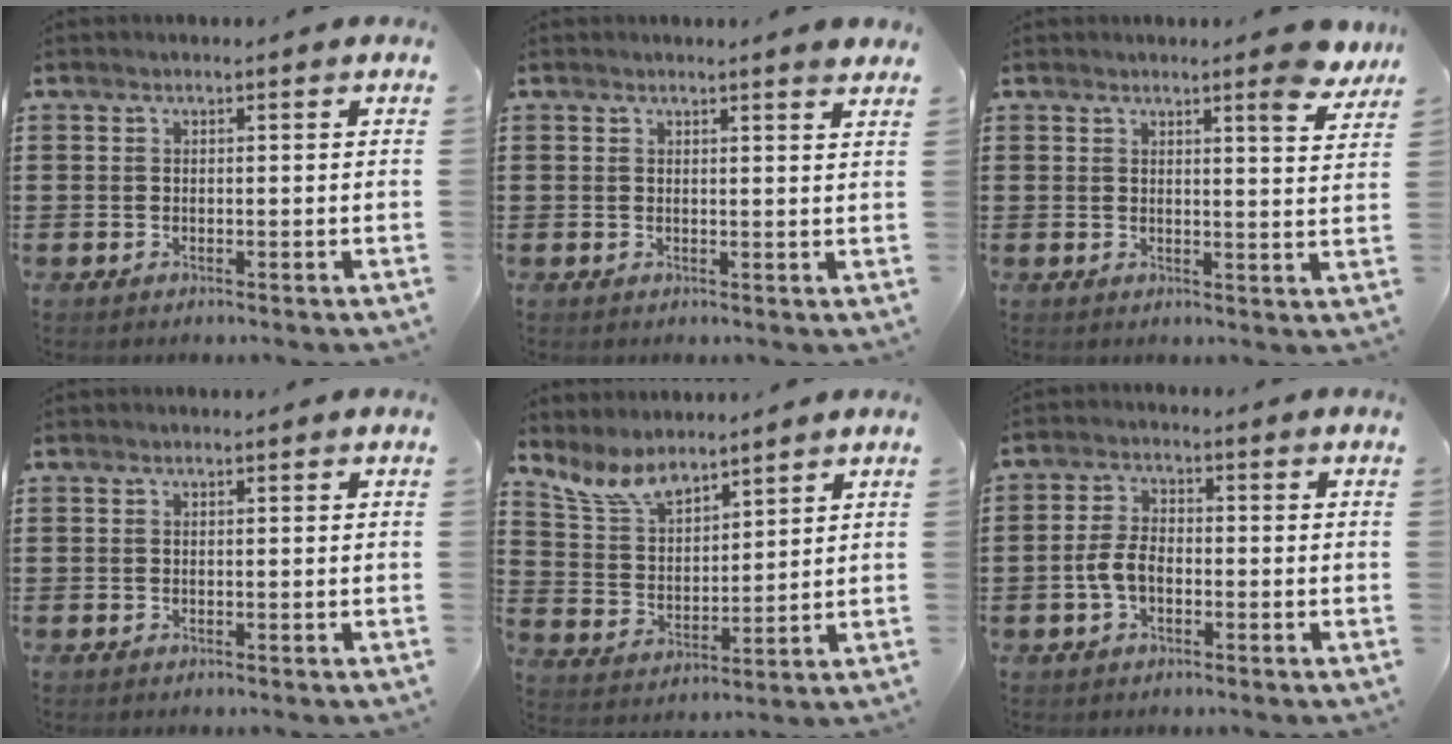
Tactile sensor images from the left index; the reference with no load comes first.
{"total": 1.7, "force": [1.4, -0.2, 0.8], "torque": [-0.018, -0.001, 0.027]}
{"total": 5.2, "force": [4.4, -0.1, 2.7], "torque": [-0.034, -0.027, 0.070]}
{"total": 0.0}
{"total": 7.6, "force": [6.4, 2.5, 3.2], "torque": [-0.088, -0.020, 0.120]}
{"total": 4.6, "force": [-1.4, 2.5, 3.6], "torque": [-0.093, -0.001, -0.034]}